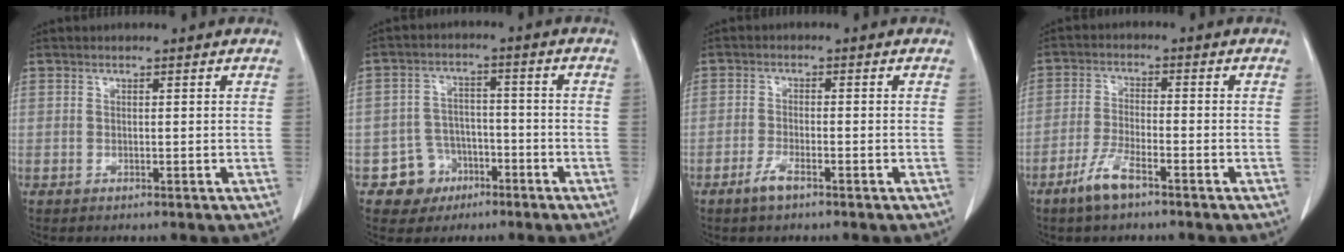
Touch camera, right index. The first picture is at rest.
{"total": 6.0, "force": [-3.2, 5.1, 0.4], "torque": [0.003, 0.015, -0.046]}
{"total": 2.8, "force": [-2.0, 0.4, 1.9], "torque": [-0.043, -0.002, -0.041]}
{"total": 5.3, "force": [-3.7, 0.9, 3.7], "torque": [-0.082, -0.005, -0.073]}